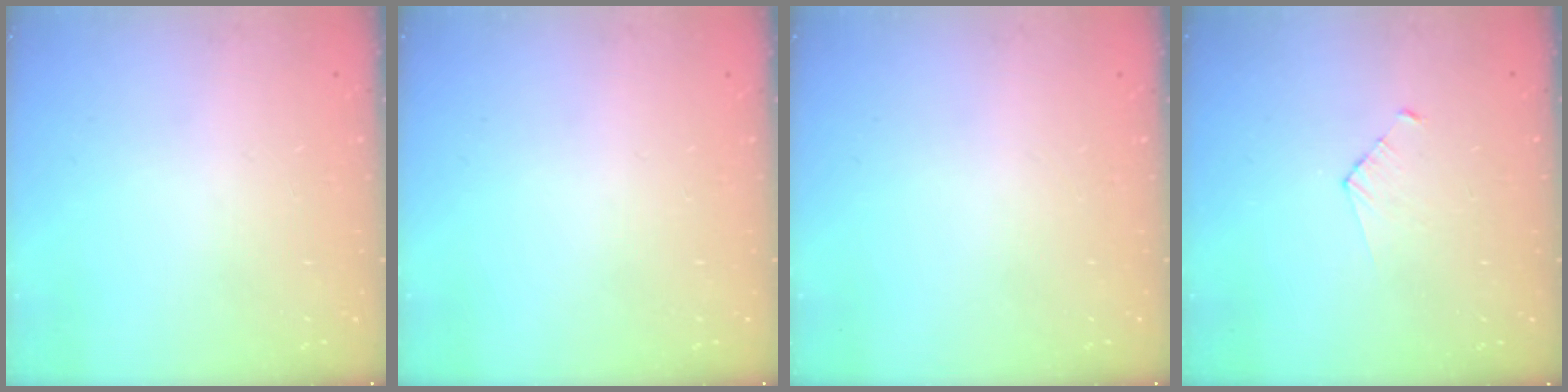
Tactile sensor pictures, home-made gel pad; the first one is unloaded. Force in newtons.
{"total": 0.0}
{"total": 0.0}
{"total": 2.8, "press": 2.8, "slide": 0.2}